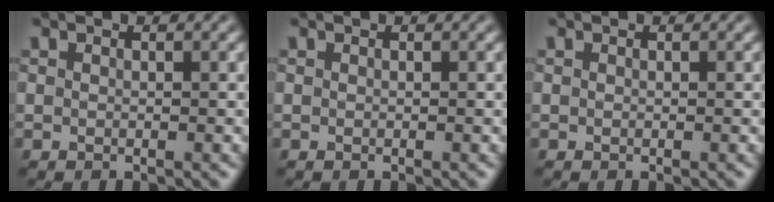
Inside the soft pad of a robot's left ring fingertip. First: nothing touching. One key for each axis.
{"total": 0.0}
{"total": 0.0}